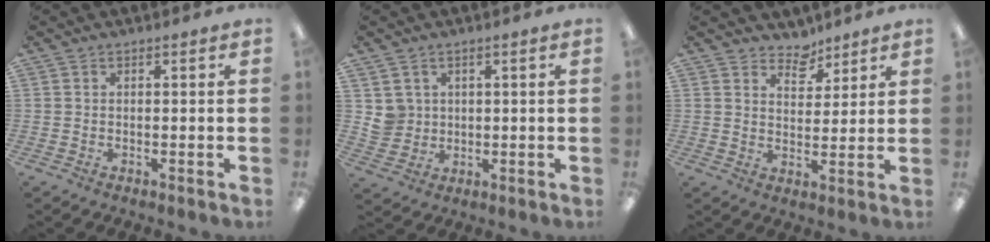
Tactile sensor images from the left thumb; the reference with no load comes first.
{"total": 4.6, "force": [1.8, 4.2, 0.3], "torque": [-0.006, -0.001, 0.033]}
{"total": 5.6, "force": [4.7, 2.9, 1.0], "torque": [-0.005, -0.033, 0.082]}